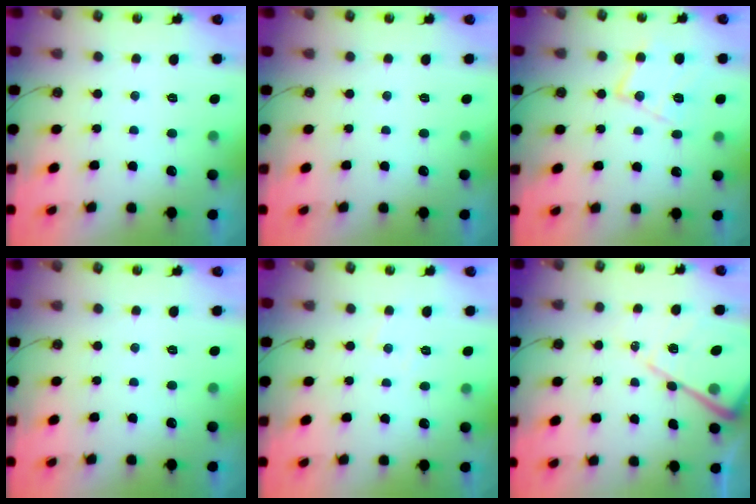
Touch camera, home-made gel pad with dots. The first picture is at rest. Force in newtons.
{"total": 0.0}
{"total": 13.1, "press": 13.1, "slide": 0.8}
{"total": 0.0}
{"total": 4.7, "press": 4.6, "slide": 0.9}
{"total": 15.4, "press": 15.3, "slide": 1.5}